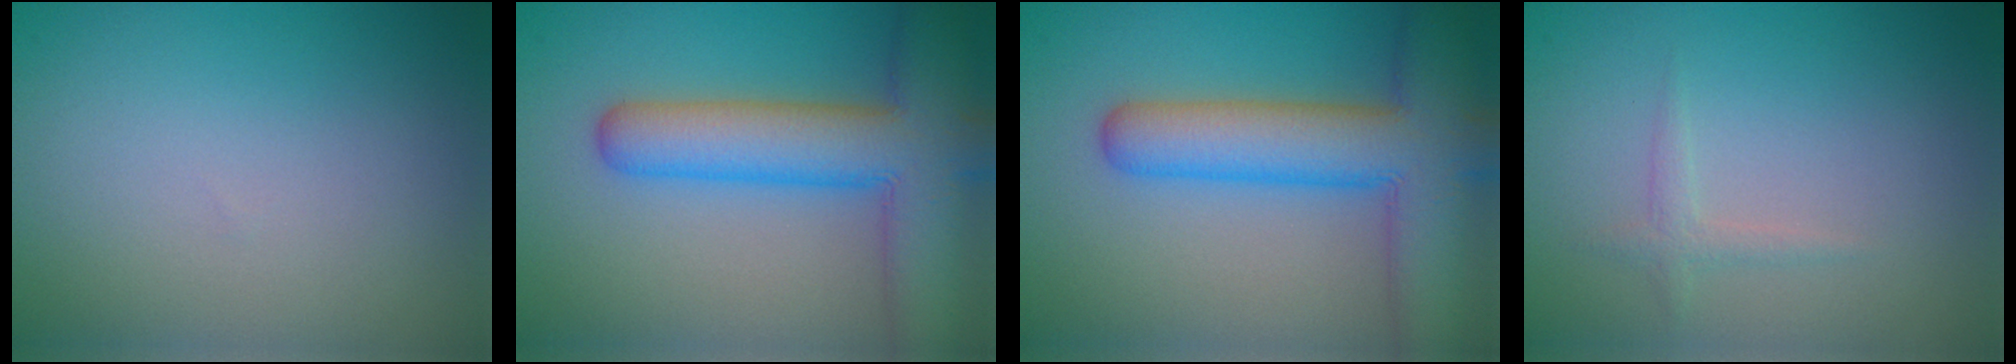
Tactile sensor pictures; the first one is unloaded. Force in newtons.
{"total": 9.0, "press": 9.0, "slide": 0.4}
{"total": 9.0, "press": 9.0, "slide": 0.4}
{"total": 1.1, "press": 1.1, "slide": 0.0}